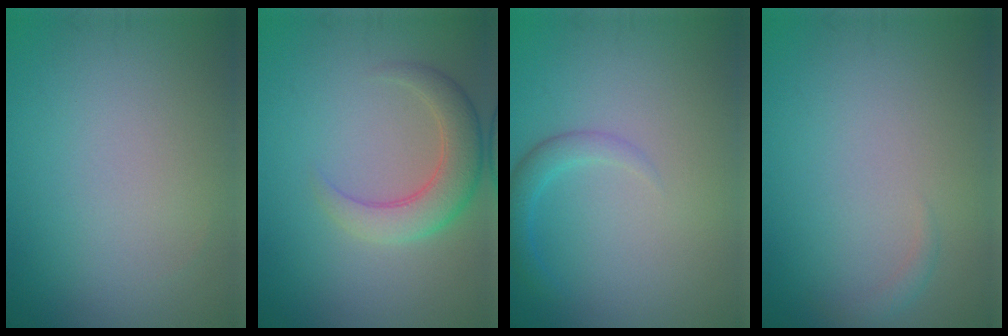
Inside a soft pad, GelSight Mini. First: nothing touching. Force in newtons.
{"total": 4.1, "press": 4.1, "slide": 0.6}
{"total": 1.9, "press": 1.9, "slide": 0.1}
{"total": 0.8, "press": 0.8, "slide": 0.0}